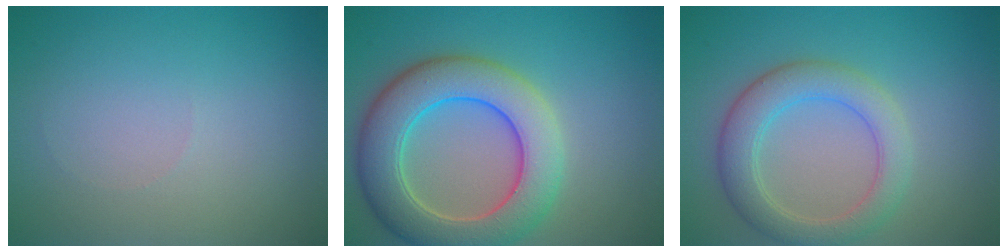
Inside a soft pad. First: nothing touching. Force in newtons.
{"total": 8.5, "press": 8.4, "slide": 0.5}
{"total": 4.5, "press": 4.5, "slide": 0.3}